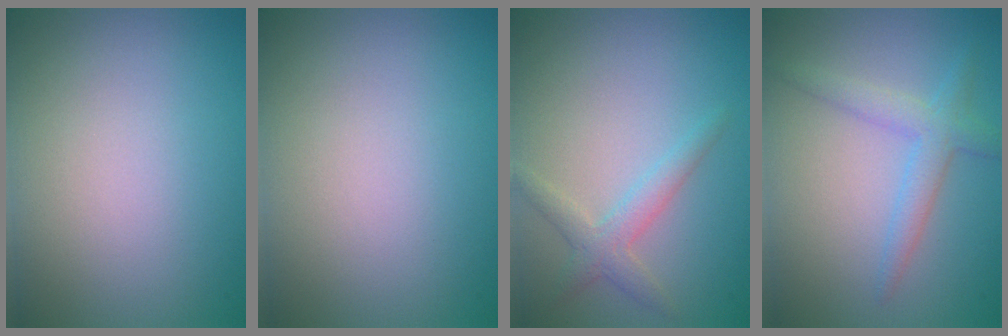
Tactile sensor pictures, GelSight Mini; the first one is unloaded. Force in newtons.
{"total": 0.0}
{"total": 2.2, "press": 2.2, "slide": 0.1}
{"total": 2.5, "press": 2.5, "slide": 0.1}